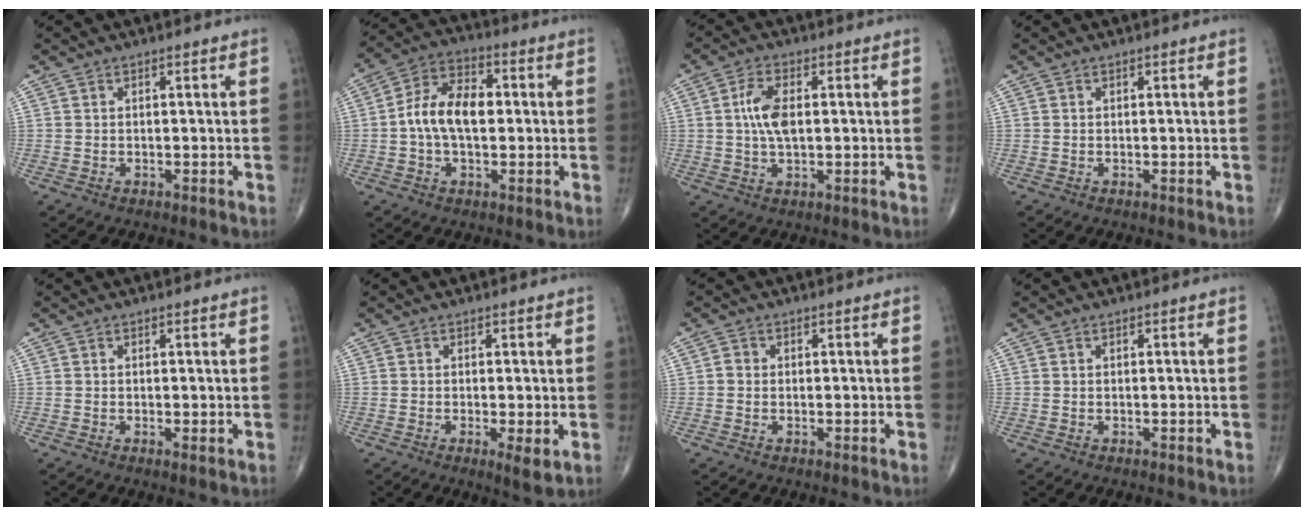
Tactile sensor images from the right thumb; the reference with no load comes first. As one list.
[{"total": 10.8, "force": [-0.1, 6.5, 8.6], "torque": [-0.155, 0.028, -0.010]}, {"total": 6.3, "force": [0.6, 3.0, 5.5], "torque": [-0.114, 0.005, 0.008]}, {"total": 0.0}, {"total": 0.8, "force": [0.0, 0.1, 0.8], "torque": [-0.016, -0.004, -0.001]}, {"total": 3.4, "force": [-0.7, 0.7, 3.3], "torque": [-0.060, -0.014, -0.013]}, {"total": 1.3, "force": [-0.1, 1.1, 0.5], "torque": [-0.003, 0.003, -0.005]}, {"total": 0.0}]